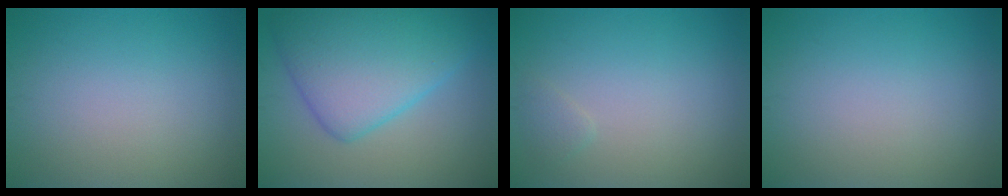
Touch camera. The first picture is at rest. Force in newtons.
{"total": 8.5, "press": 8.5, "slide": 0.2}
{"total": 0.8, "press": 0.8, "slide": 0.1}
{"total": 0.0}